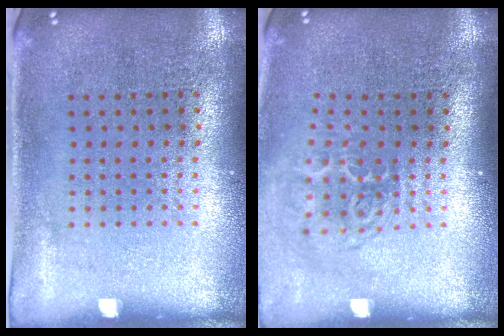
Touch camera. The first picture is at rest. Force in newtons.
{"total": 1.7, "press": 1.1, "slide": 1.2}